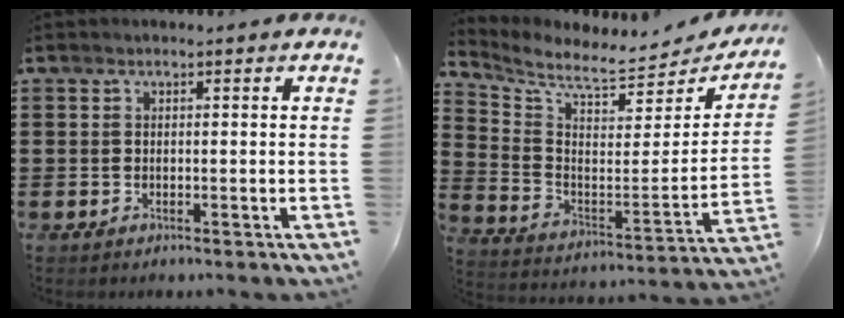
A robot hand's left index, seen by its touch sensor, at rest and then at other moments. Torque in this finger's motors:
{"motor_torque": [1.52, -0.62, 0.08, 0.03]}